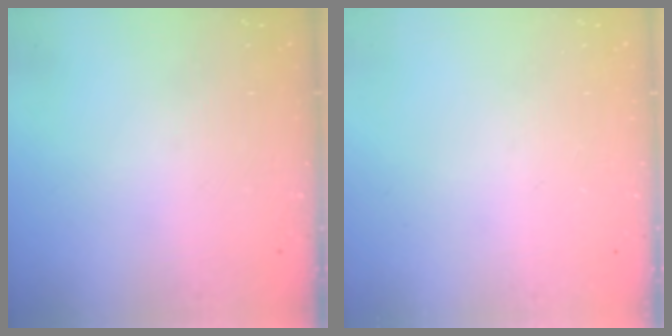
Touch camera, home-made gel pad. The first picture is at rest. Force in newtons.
{"total": 0.0}